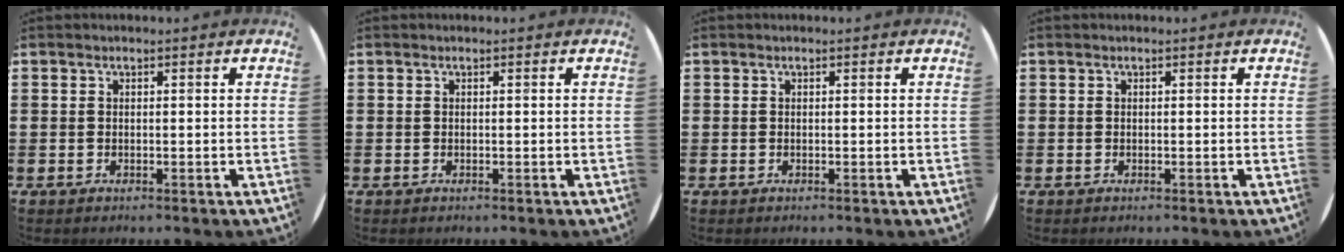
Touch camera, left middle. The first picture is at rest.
{"total": 0.0}
{"total": 0.0}
{"total": 0.0}